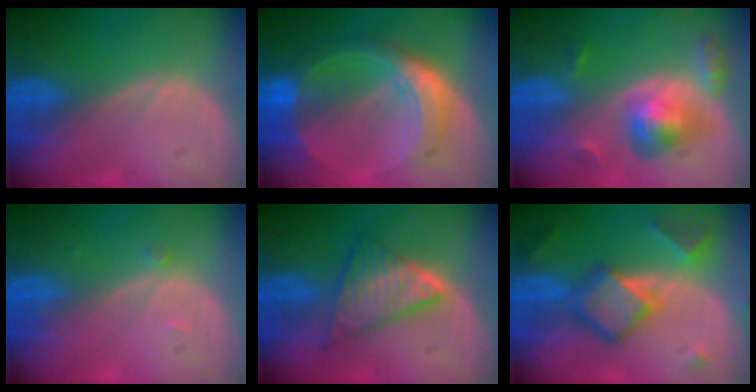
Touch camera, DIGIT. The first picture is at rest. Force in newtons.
{"total": 8.7, "press": 8.7, "slide": 0.6}
{"total": 6.1, "press": 5.6, "slide": 2.4}
{"total": 0.7, "press": 0.7, "slide": 0.1}
{"total": 6.5, "press": 6.5, "slide": 0.2}
{"total": 7.6, "press": 7.6, "slide": 0.6}